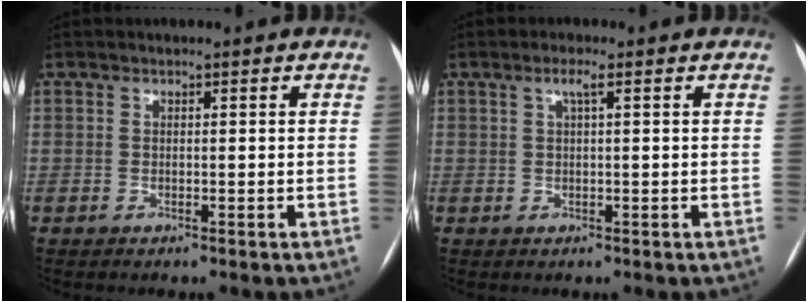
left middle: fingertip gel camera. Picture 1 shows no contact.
{"total": 1.8, "force": [0.8, 0.0, 1.6], "torque": [-0.035, 0.008, 0.015]}